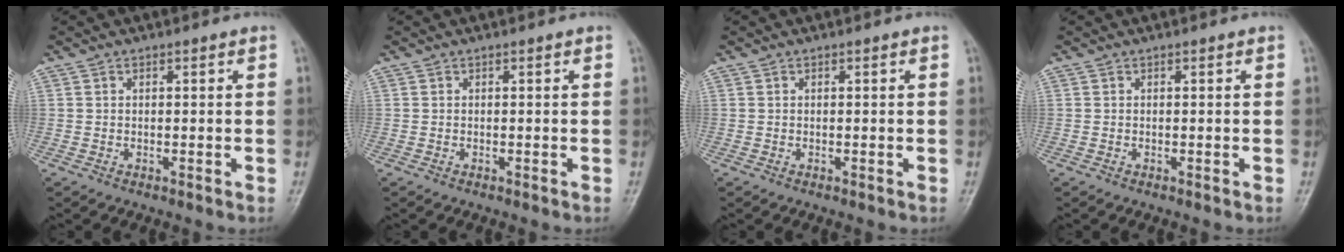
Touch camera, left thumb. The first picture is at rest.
{"total": 0.0}
{"total": 0.0}
{"total": 0.0}